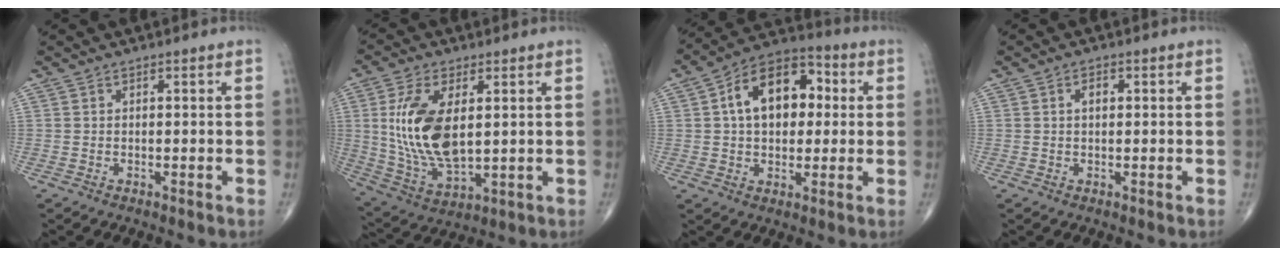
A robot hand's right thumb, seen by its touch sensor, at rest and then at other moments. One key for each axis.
{"total": 15.6, "fx": 2.4, "fy": 7.9, "fz": 13.2, "tx": -0.260, "ty": -0.017, "tz": 0.058}
{"total": 15.3, "fx": 2.6, "fy": 9.8, "fz": 11.5, "tx": -0.148, "ty": 0.024, "tz": 0.031}
{"total": 2.0, "fx": 0.4, "fy": 1.1, "fz": 1.5, "tx": -0.022, "ty": 0.005, "tz": 0.005}